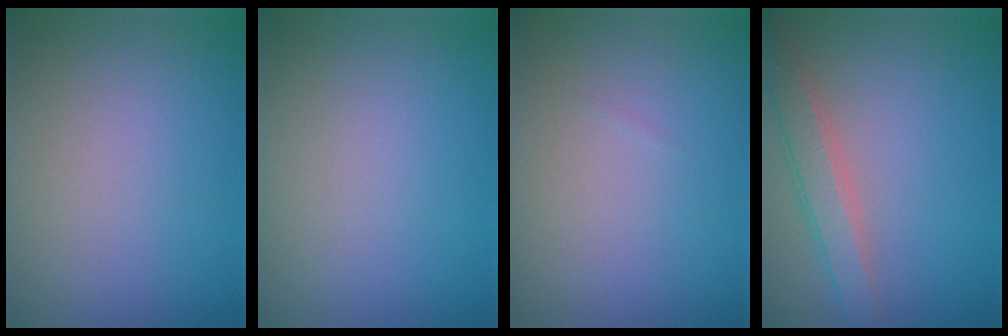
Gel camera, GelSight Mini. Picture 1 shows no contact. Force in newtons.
{"total": 0.0}
{"total": 0.0}
{"total": 3.2, "press": 3.2, "slide": 0.1}